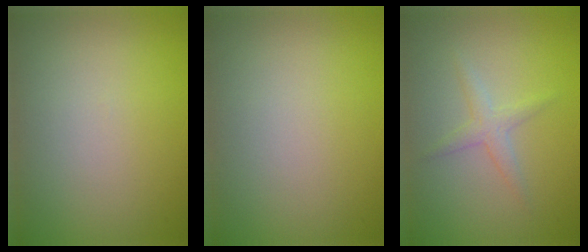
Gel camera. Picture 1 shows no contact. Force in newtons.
{"total": 0.0}
{"total": 1.7, "press": 1.6, "slide": 0.1}